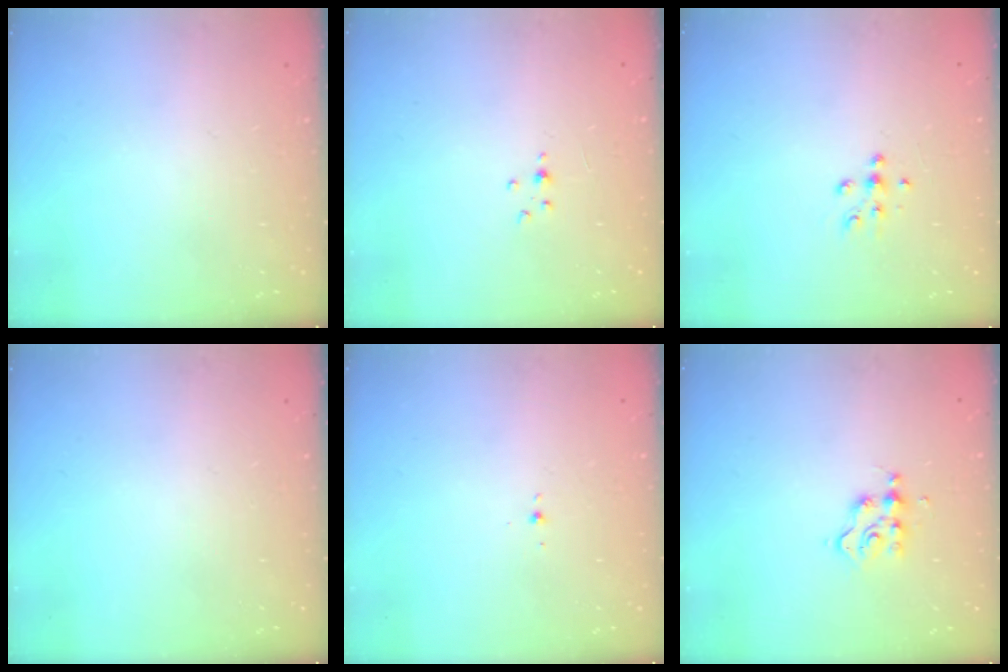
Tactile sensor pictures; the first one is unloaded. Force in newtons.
{"total": 1.5, "press": 1.5, "slide": 0.2}
{"total": 6.1, "press": 6.0, "slide": 1.3}
{"total": 0.0}
{"total": 1.9, "press": 1.8, "slide": 0.7}
{"total": 3.7, "press": 3.7, "slide": 0.3}